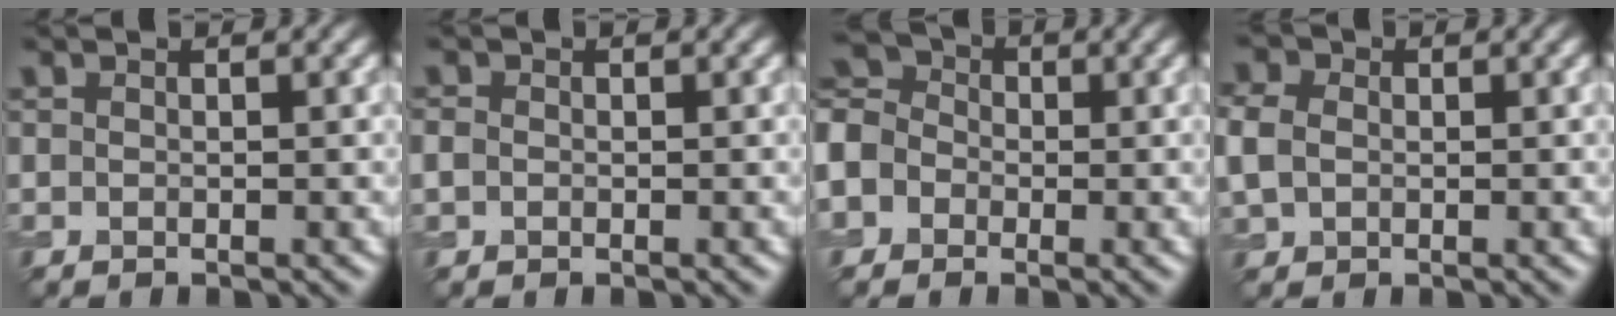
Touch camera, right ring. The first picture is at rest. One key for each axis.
{"total": 0.9, "fx": -0.1, "fy": 0.8, "fz": 0.3, "tx": -0.005, "ty": -0.002, "tz": -0.005}
{"total": 6.4, "fx": -2.4, "fy": 5.4, "fz": 2.4, "tx": -0.065, "ty": 0.002, "tz": -0.056}
{"total": 3.8, "fx": 0.4, "fy": 3.2, "fz": 2.1, "tx": -0.068, "ty": 0.013, "tz": 0.001}